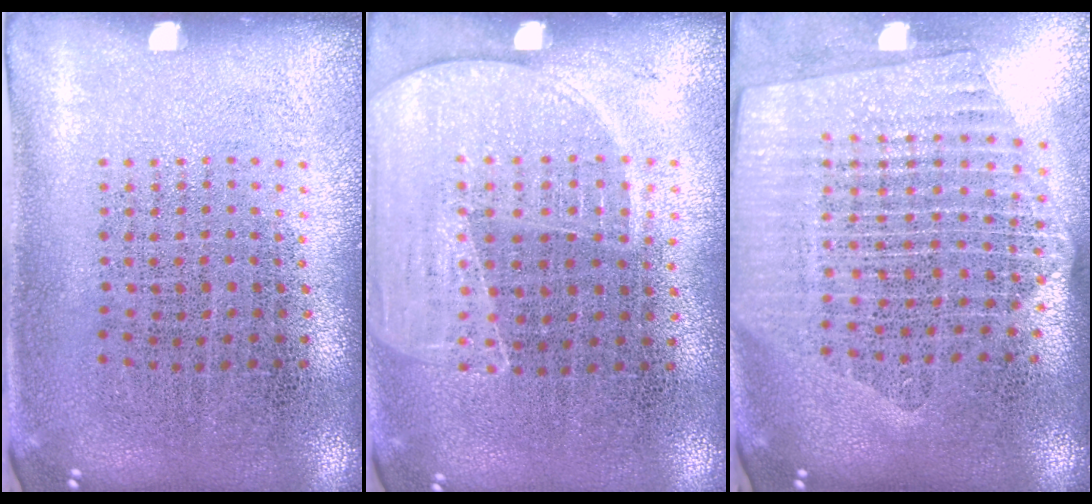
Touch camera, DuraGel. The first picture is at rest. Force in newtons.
{"total": 1.6, "press": 1.4, "slide": 0.8}
{"total": 2.3, "press": 2.1, "slide": 1.1}